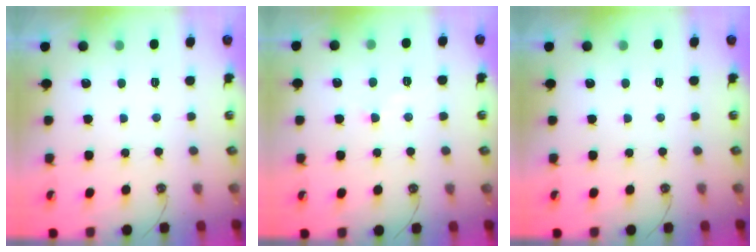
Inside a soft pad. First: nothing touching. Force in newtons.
{"total": 1.1, "press": 1.0, "slide": 0.4}
{"total": 0.0}